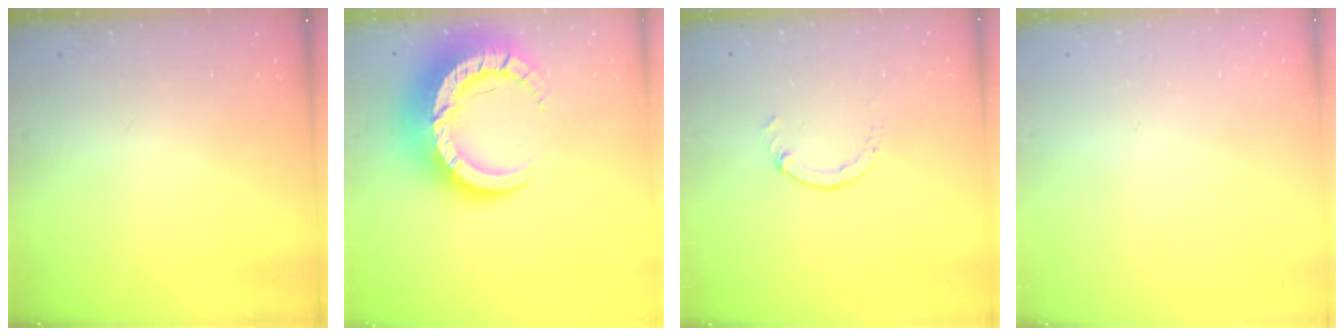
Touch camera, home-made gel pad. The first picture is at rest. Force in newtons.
{"total": 17.5, "press": 17.4, "slide": 1.5}
{"total": 1.1, "press": 1.1, "slide": 0.2}
{"total": 2.6, "press": 2.6, "slide": 0.2}